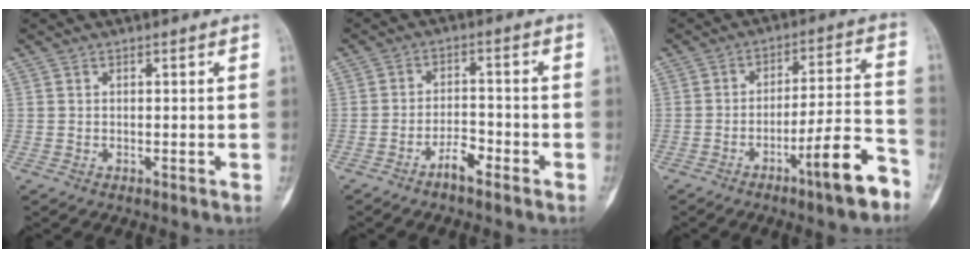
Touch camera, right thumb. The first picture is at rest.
{"total": 4.1, "force": [-2.9, 1.3, 2.5], "torque": [-0.040, 0.025, -0.053]}
{"total": 11.6, "force": [-7.1, 1.4, 9.1], "torque": [-0.134, 0.054, -0.110]}